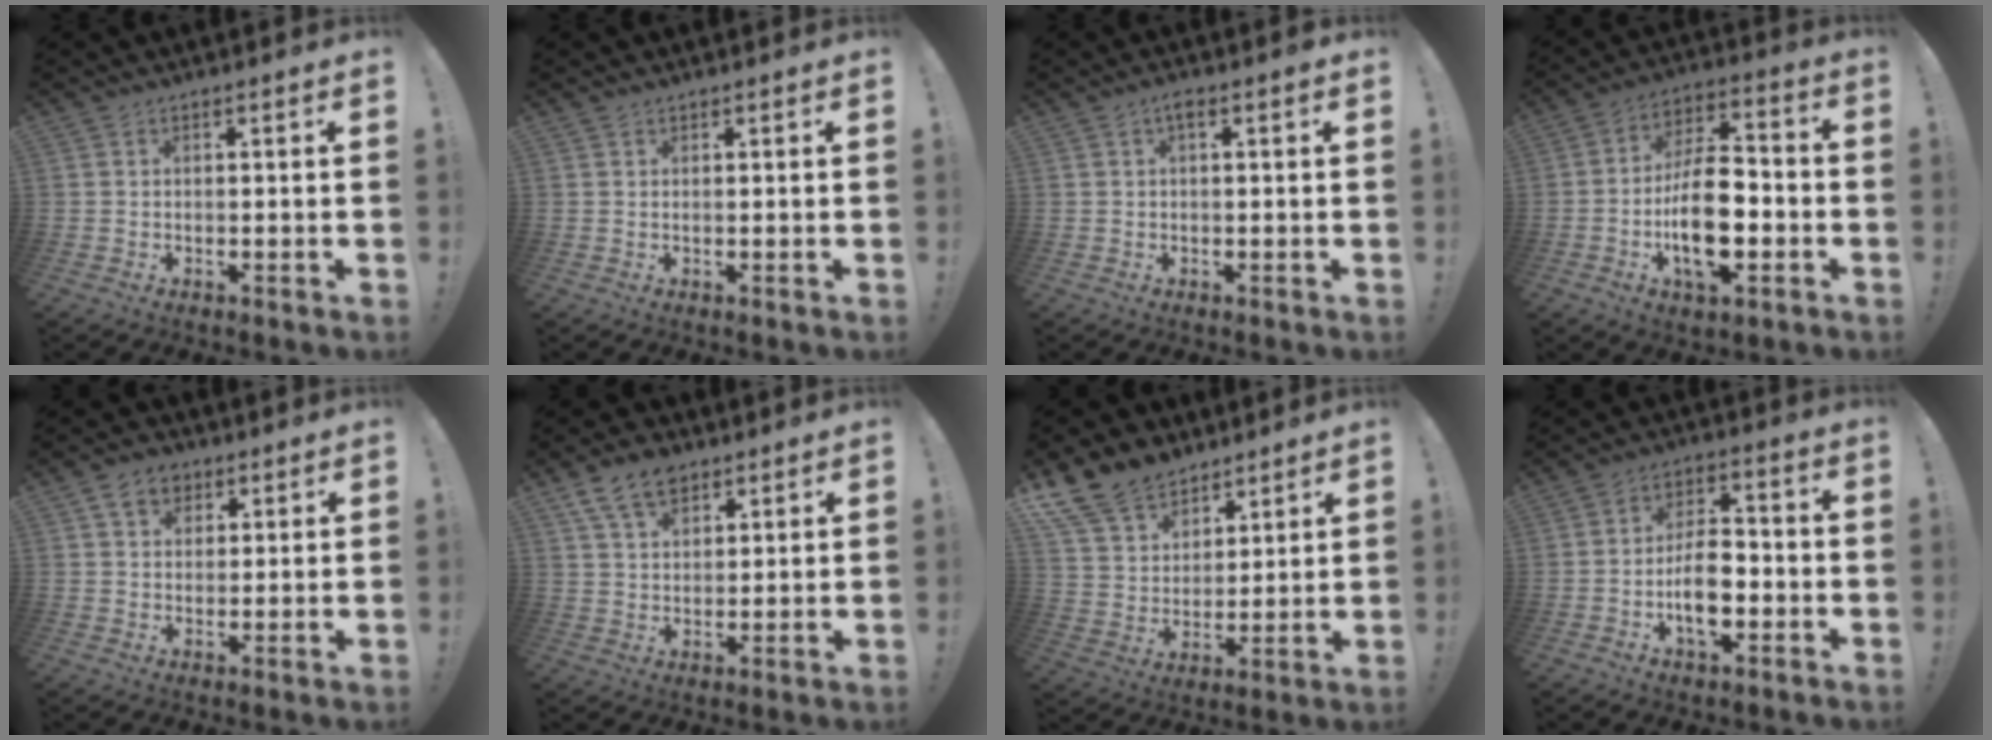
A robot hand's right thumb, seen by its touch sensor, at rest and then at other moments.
{"total": 0.6, "force": [0.5, 0.1, 0.1], "torque": [0.004, -0.003, 0.009]}
{"total": 1.8, "force": [0.5, 0.3, 1.7], "torque": [-0.034, 0.005, 0.006]}
{"total": 17.3, "force": [-4.5, 8.6, 14.3], "torque": [-0.257, 0.018, -0.075]}
{"total": 7.0, "force": [3.4, 5.5, 2.8], "torque": [-0.040, -0.007, 0.066]}
{"total": 9.7, "force": [6.1, 5.9, 4.8], "torque": [-0.082, -0.019, 0.118]}
{"total": 14.9, "force": [11.0, 9.0, 4.3], "torque": [-0.086, -0.074, 0.214]}
{"total": 10.8, "force": [-3.1, 6.1, 8.3], "torque": [-0.150, 0.009, -0.057]}